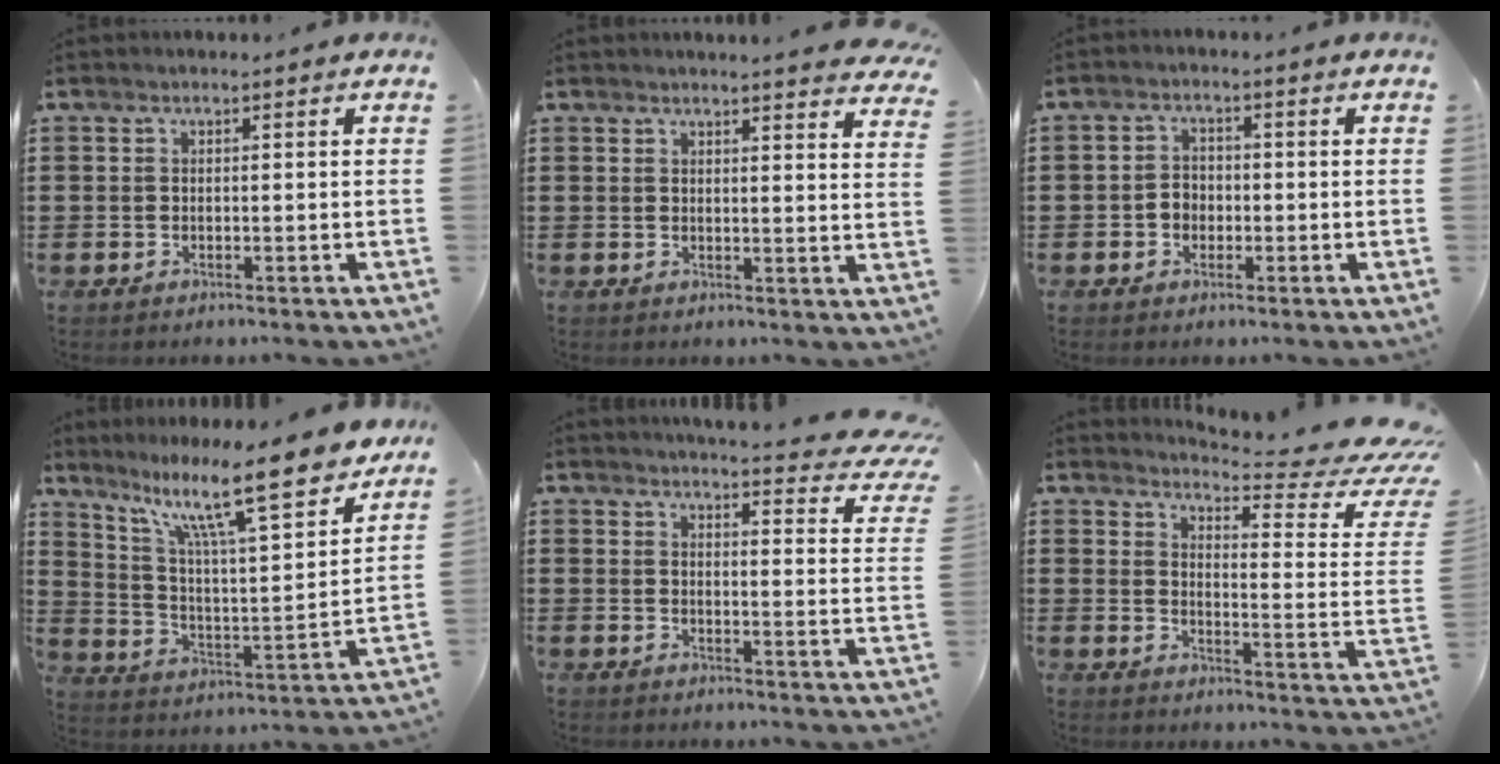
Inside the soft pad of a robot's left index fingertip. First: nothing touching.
{"total": 3.0, "force": [2.9, -0.6, 0.5], "torque": [-0.013, -0.015, 0.052]}
{"total": 2.5, "force": [-0.9, 2.1, 1.0], "torque": [-0.026, 0.005, -0.020]}
{"total": 14.2, "force": [10.5, 2.0, 9.4], "torque": [-0.190, -0.056, 0.171]}
{"total": 4.7, "force": [4.3, 0.0, 2.0], "torque": [-0.044, -0.034, 0.067]}
{"total": 6.0, "force": [5.1, 0.2, 3.2], "torque": [-0.055, -0.057, 0.080]}